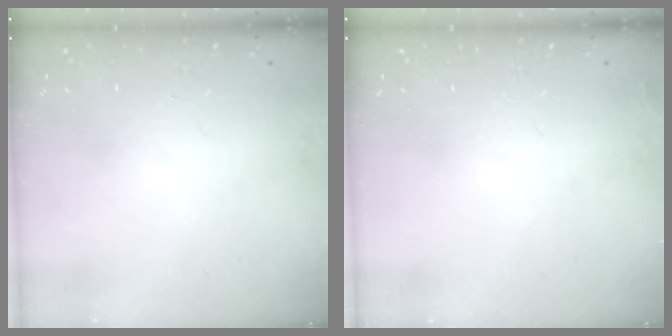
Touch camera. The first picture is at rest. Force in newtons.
{"total": 2.3, "press": 2.2, "slide": 0.8}